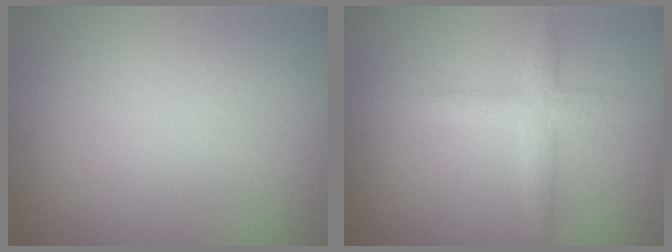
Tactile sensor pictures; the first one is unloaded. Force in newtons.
{"total": 2.5, "press": 2.5, "slide": 0.1}